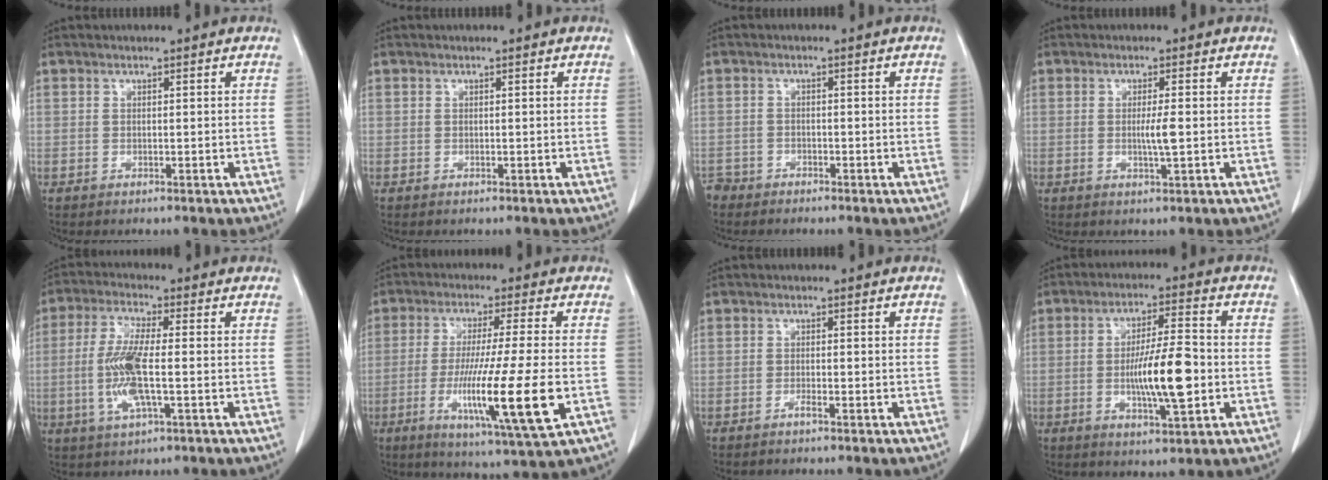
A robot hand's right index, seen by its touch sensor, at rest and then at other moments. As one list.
[{"total": 0.0}, {"total": 3.1, "force": [-2.8, 1.3, -0.1], "torque": [0.001, 0.000, -0.054]}, {"total": 2.8, "force": [-0.2, -0.1, 2.8], "torque": [-0.052, -0.005, -0.004]}, {"total": 9.0, "force": [-1.4, 1.4, 8.8], "torque": [-0.191, -0.007, -0.030]}, {"total": 14.9, "force": [-3.8, -0.6, 14.4], "torque": [-0.265, -0.036, -0.066]}, {"total": 1.0, "force": [-0.7, -0.1, 0.6], "torque": [-0.011, 0.001, -0.013]}, {"total": 10.6, "force": [-1.8, 1.6, 10.3], "torque": [-0.182, -0.002, -0.030]}]